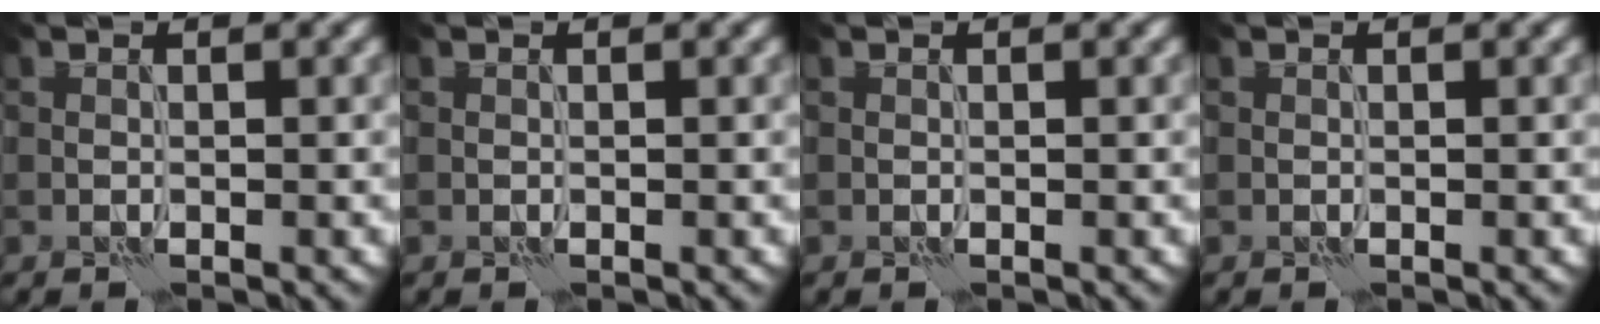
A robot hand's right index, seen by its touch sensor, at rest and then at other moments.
{"total": 0.0}
{"total": 0.0}
{"total": 0.0}